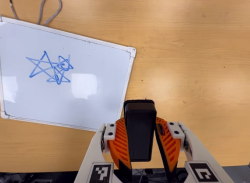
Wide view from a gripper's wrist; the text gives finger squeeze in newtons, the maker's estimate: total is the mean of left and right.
{"total": 10.0, "left": 8.3, "right": 11.7}